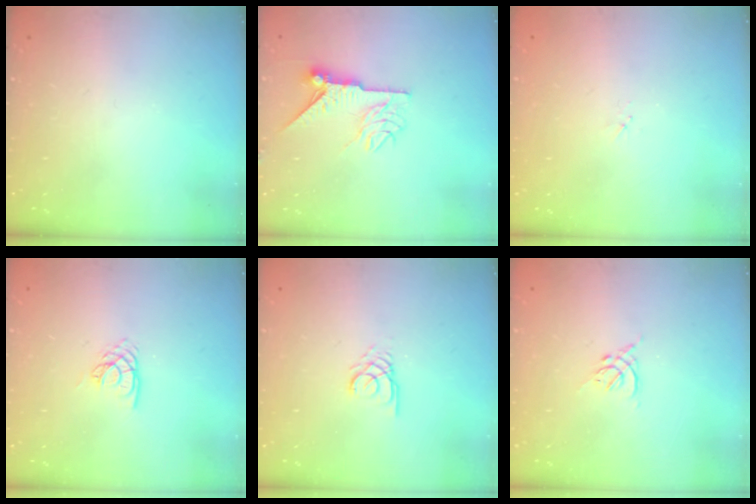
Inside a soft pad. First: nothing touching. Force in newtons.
{"total": 10.0, "press": 10.0, "slide": 1.0}
{"total": 1.9, "press": 1.9, "slide": 0.3}
{"total": 2.8, "press": 2.8, "slide": 0.1}
{"total": 3.0, "press": 3.0, "slide": 0.3}
{"total": 1.7, "press": 1.6, "slide": 0.6}